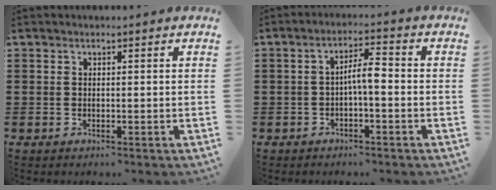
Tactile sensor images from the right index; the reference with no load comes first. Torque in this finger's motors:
{"motor_torque": [0.78, -0.49, 0.32, 0.11]}